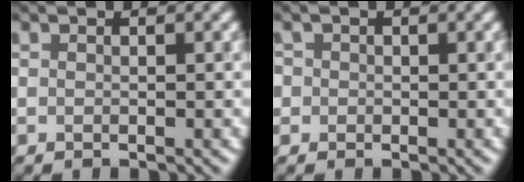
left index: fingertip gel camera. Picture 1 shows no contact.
{"total": 1.4, "force": [0.3, 1.4, 0.4], "torque": [-0.002, 0.004, -0.004]}